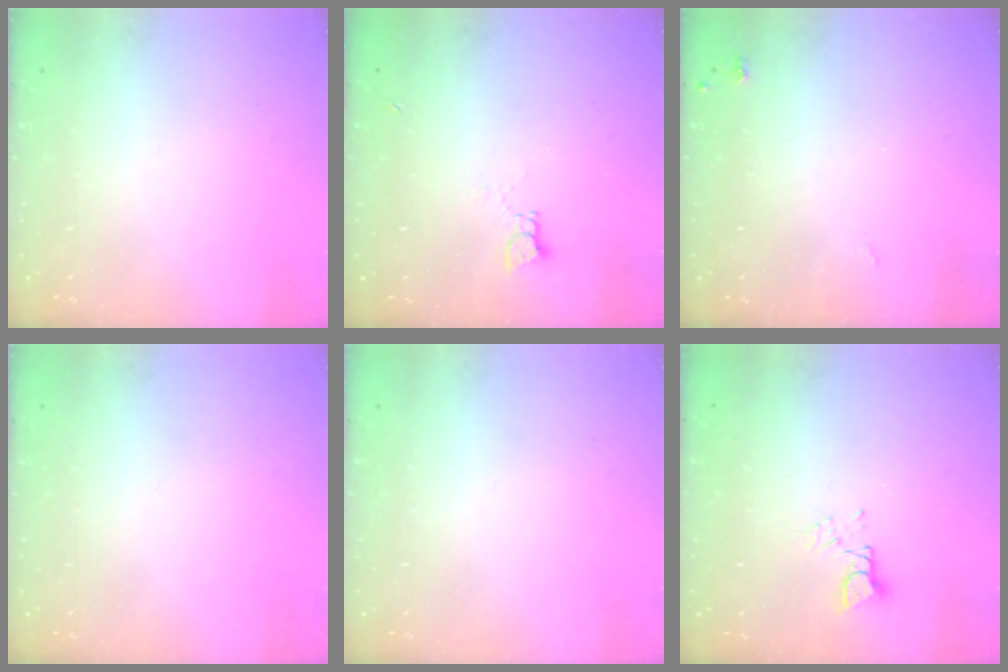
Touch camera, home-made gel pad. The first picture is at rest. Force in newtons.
{"total": 2.0, "press": 2.0, "slide": 0.2}
{"total": 3.7, "press": 3.6, "slide": 0.7}
{"total": 0.0}
{"total": 0.0}
{"total": 3.1, "press": 3.1, "slide": 0.3}